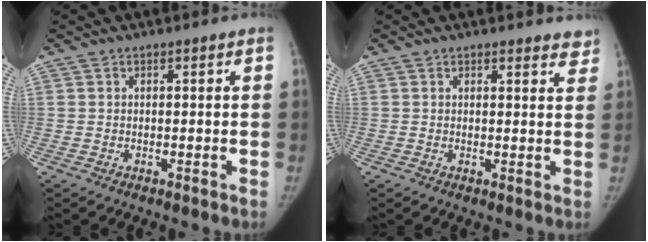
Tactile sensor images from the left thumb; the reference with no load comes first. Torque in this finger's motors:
{"motor_torque": [-0.22, -0.06, 0.00, 0.02, -0.01]}